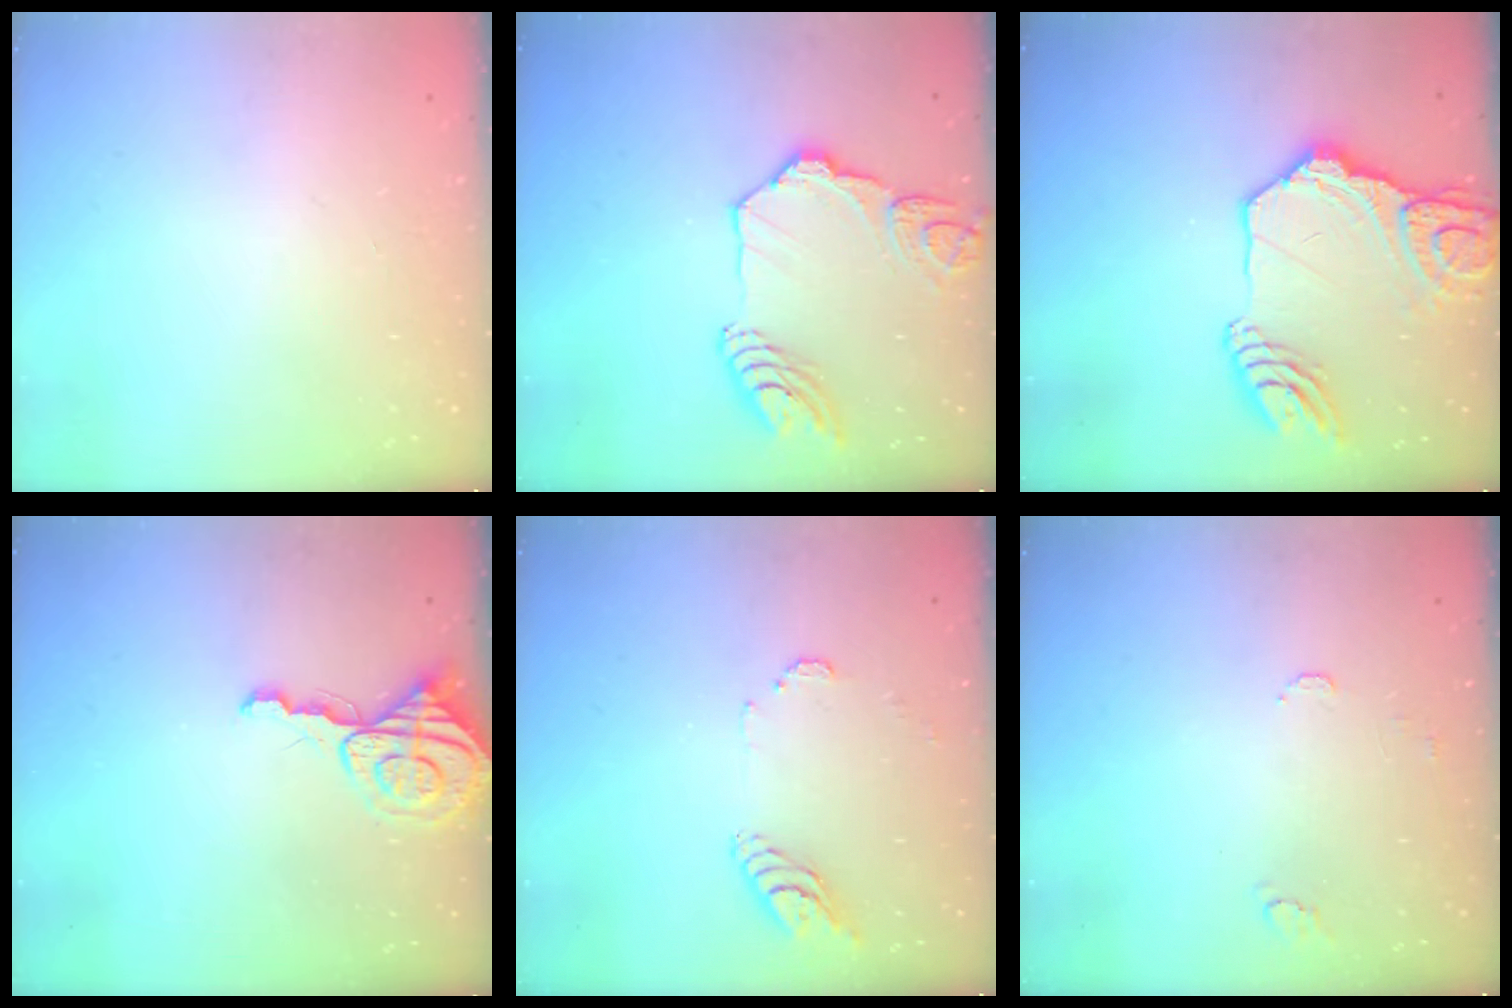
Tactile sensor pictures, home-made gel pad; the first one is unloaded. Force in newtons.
{"total": 15.3, "press": 15.3, "slide": 1.5}
{"total": 20.7, "press": 20.6, "slide": 2.1}
{"total": 6.8, "press": 6.8, "slide": 0.5}
{"total": 9.0, "press": 9.0, "slide": 0.7}
{"total": 5.2, "press": 5.2, "slide": 0.4}